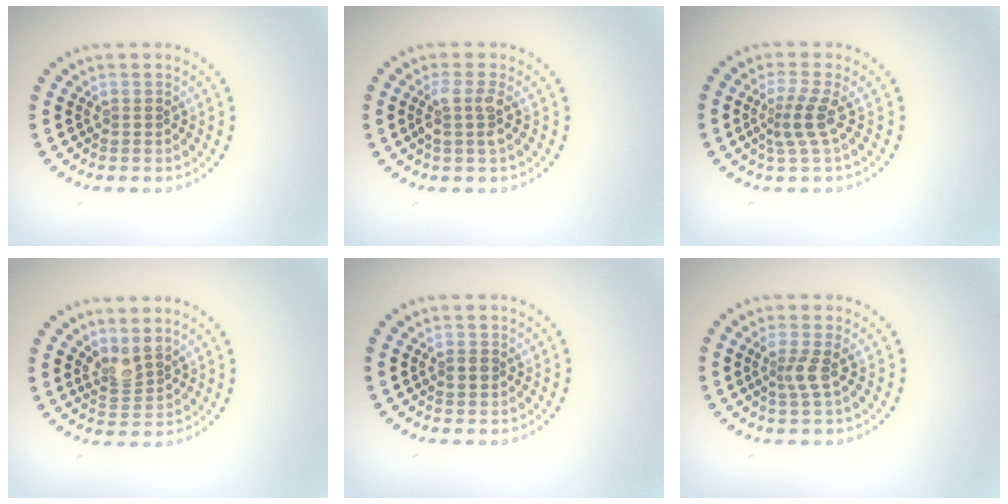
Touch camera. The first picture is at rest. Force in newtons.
{"total": 2.0, "press": 1.6, "slide": 1.2}
{"total": 2.5, "press": 1.7, "slide": 1.8}
{"total": 2.1, "press": 1.6, "slide": 1.4}
{"total": 1.4, "press": 1.4, "slide": 0.3}
{"total": 1.9, "press": 1.4, "slide": 1.3}